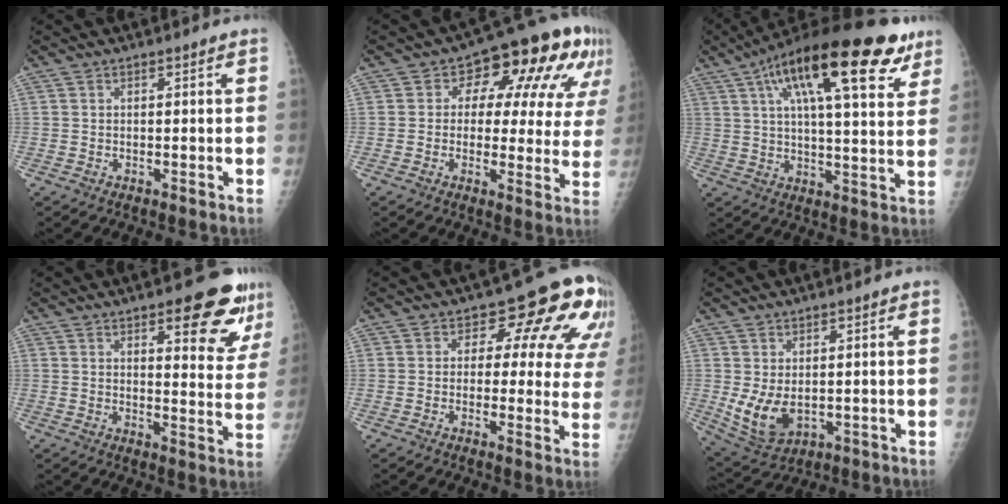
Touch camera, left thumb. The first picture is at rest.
{"total": 16.6, "force": [6.3, 9.2, 12.3], "torque": [-0.098, 0.010, 0.071]}
{"total": 24.9, "force": [12.8, 7.8, 19.9], "torque": [-0.296, -0.003, 0.195]}
{"total": 13.5, "force": [7.9, 4.3, 10.0], "torque": [-0.082, -0.044, 0.101]}
{"total": 14.2, "force": [5.9, 8.2, 9.9], "torque": [-0.059, -0.018, 0.050]}
{"total": 7.6, "force": [0.0, 4.9, 5.8], "torque": [-0.100, -0.015, 0.020]}